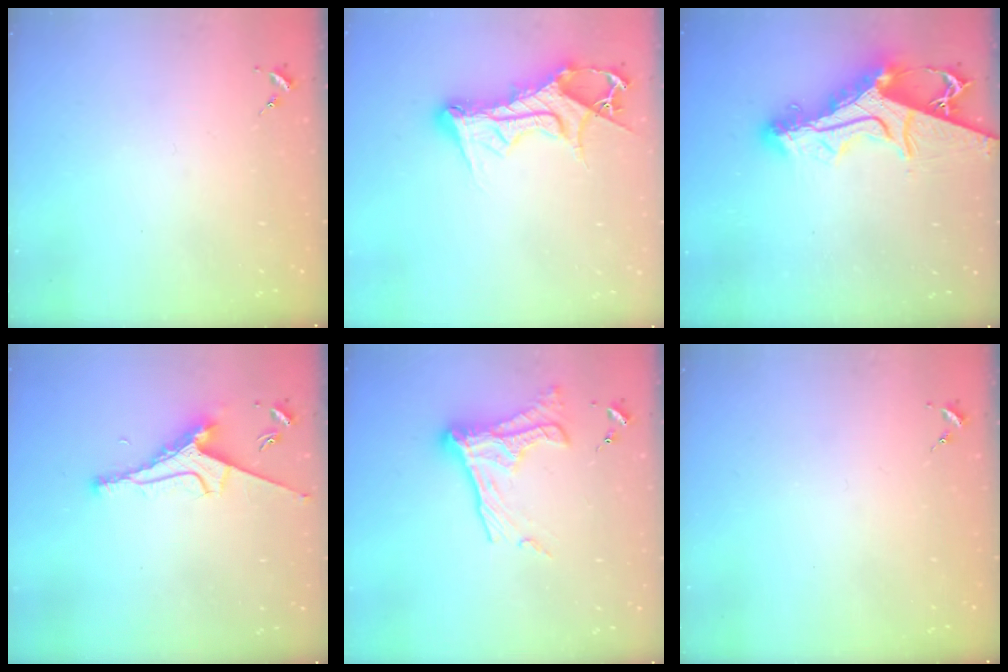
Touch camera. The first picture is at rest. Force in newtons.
{"total": 13.7, "press": 13.7, "slide": 1.4}
{"total": 17.0, "press": 16.9, "slide": 1.8}
{"total": 8.3, "press": 8.2, "slide": 1.1}
{"total": 15.9, "press": 15.9, "slide": 1.3}
{"total": 0.0}